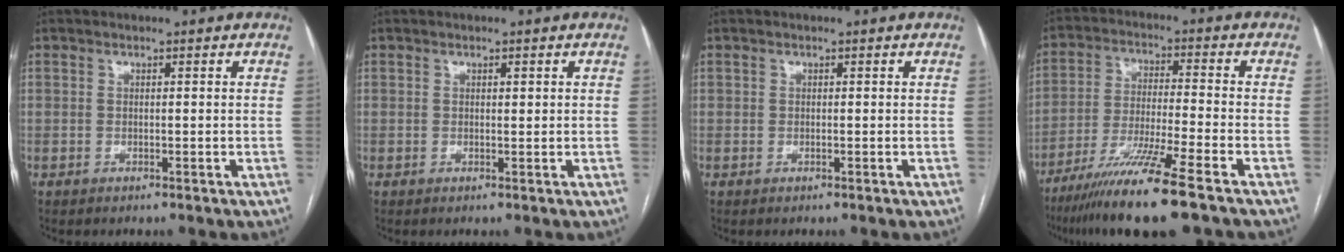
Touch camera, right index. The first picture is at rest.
{"total": 0.7, "force": [0.3, 0.2, 0.5], "torque": [-0.007, -0.001, 0.004]}
{"total": 0.0}
{"total": 13.0, "force": [-9.2, -1.1, 9.2], "torque": [-0.172, -0.040, -0.161]}